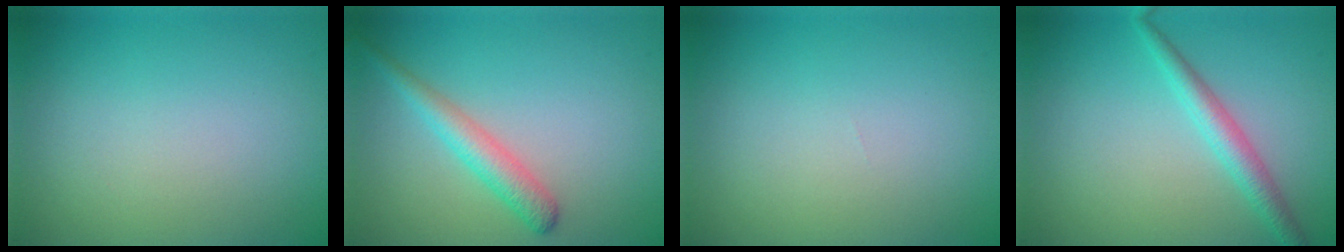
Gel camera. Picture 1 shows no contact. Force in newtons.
{"total": 2.7, "press": 2.7, "slide": 0.1}
{"total": 0.0}
{"total": 2.5, "press": 2.5, "slide": 0.1}